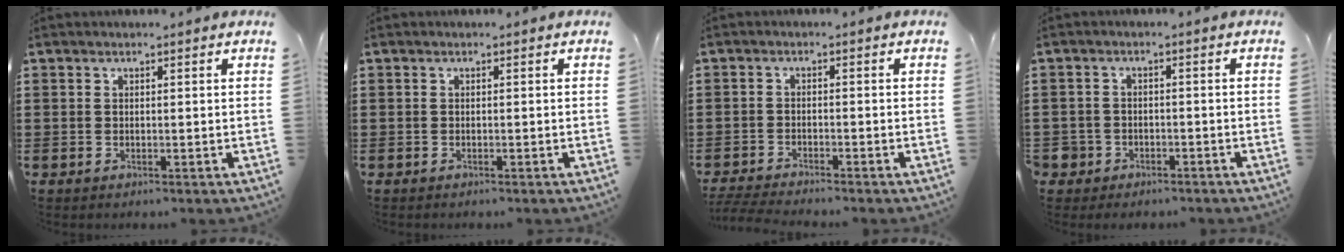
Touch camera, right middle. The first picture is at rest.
{"total": 0.0}
{"total": 3.0, "force": [-2.9, -0.1, 0.6], "torque": [-0.027, -0.010, -0.064]}
{"total": 2.4, "force": [-1.8, 1.5, 0.1], "torque": [-0.007, -0.001, -0.042]}